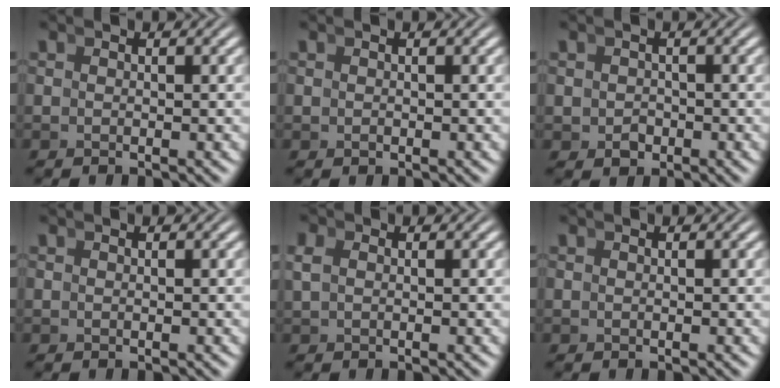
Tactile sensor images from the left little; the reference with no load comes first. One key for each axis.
{"total": 0.0}
{"total": 1.4, "fx": -0.3, "fy": 1.3, "fz": 0.5, "tx": 0.000, "ty": -0.006, "tz": -0.001}
{"total": 0.0}
{"total": 0.7, "fx": 0.4, "fy": 0.3, "fz": 0.6, "tx": -0.015, "ty": 0.003, "tz": 0.011}
{"total": 0.0}